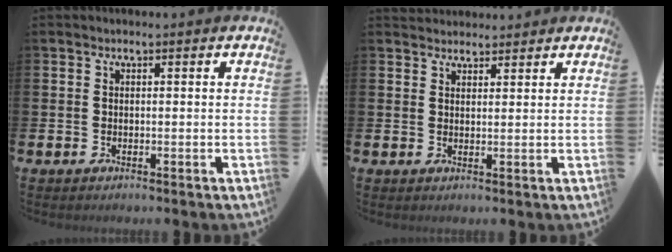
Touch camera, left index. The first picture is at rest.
{"total": 2.5, "force": [2.4, 0.7, -0.2], "torque": [0.009, -0.009, 0.043]}